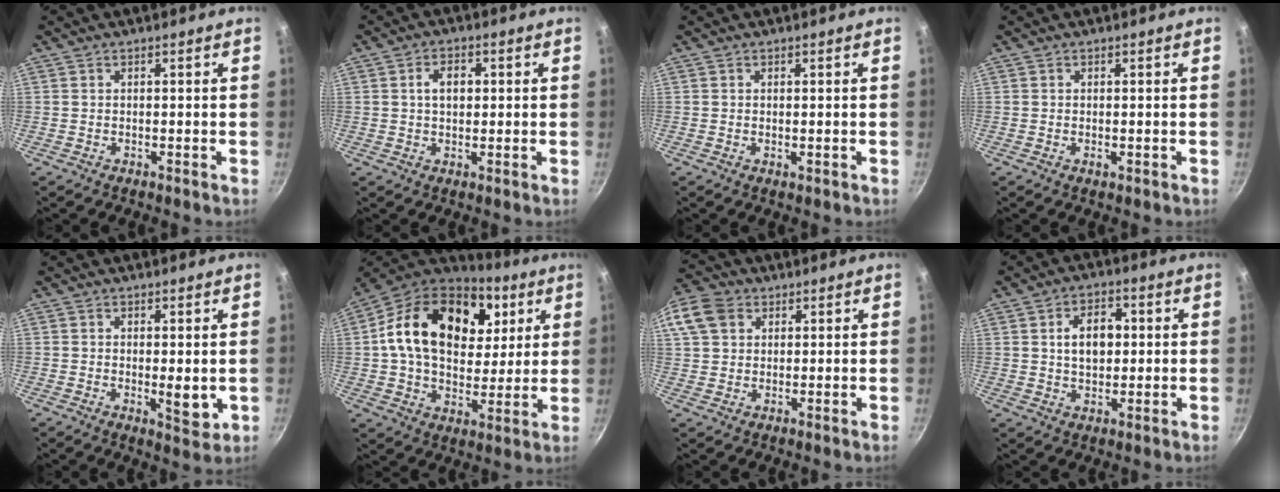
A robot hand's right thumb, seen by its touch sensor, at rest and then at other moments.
{"total": 4.4, "force": [0.7, 3.0, 3.2], "torque": [-0.038, 0.009, 0.010]}
{"total": 0.6, "force": [0.1, 0.3, 0.5], "torque": [-0.008, -0.002, 0.001]}
{"total": 0.9, "force": [-0.2, 0.5, 0.8], "torque": [-0.013, 0.000, -0.003]}
{"total": 4.6, "force": [-0.2, 2.0, 4.1], "torque": [-0.062, -0.017, 0.000]}
{"total": 25.8, "force": [8.2, 17.6, 17.0], "torque": [-0.270, -0.006, 0.128]}
{"total": 13.7, "force": [5.0, 10.8, 6.9], "torque": [-0.161, 0.027, 0.086]}
{"total": 7.9, "force": [1.1, 5.3, 5.7], "torque": [-0.069, 0.007, 0.017]}